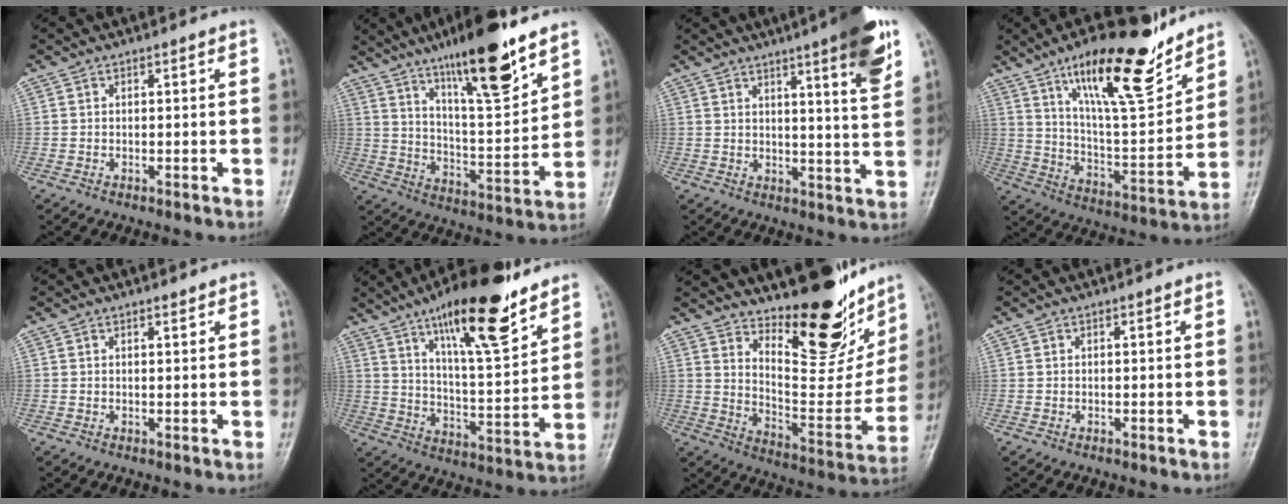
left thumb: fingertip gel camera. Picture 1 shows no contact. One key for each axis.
{"total": 18.3, "fx": 12.1, "fy": 3.7, "fz": 13.2, "tx": -0.193, "ty": -0.065, "tz": 0.207}
{"total": 11.5, "fx": 6.6, "fy": 1.0, "fz": 9.4, "tx": -0.119, "ty": -0.033, "tz": 0.085}
{"total": 21.5, "fx": 14.3, "fy": 5.9, "fz": 15.0, "tx": -0.205, "ty": -0.076, "tz": 0.240}
{"total": 0.7, "fx": 0.6, "fy": 0.2, "fz": 0.3, "tx": -0.007, "ty": -0.005, "tz": 0.010}
{"total": 18.7, "fx": 12.2, "fy": 4.8, "fz": 13.4, "tx": -0.188, "ty": -0.066, "tz": 0.203}
{"total": 22.3, "fx": 16.1, "fy": 8.3, "fz": 13.0, "tx": -0.131, "ty": -0.116, "tz": 0.247}
{"total": 0.0}